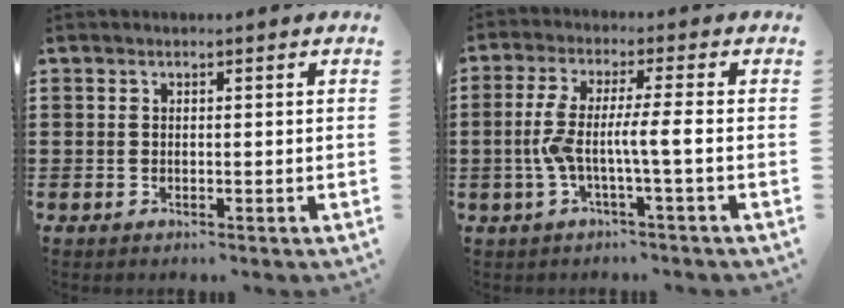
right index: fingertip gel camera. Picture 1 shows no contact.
{"total": 6.2, "force": [-1.4, -0.1, 6.0], "torque": [-0.130, -0.011, -0.037]}